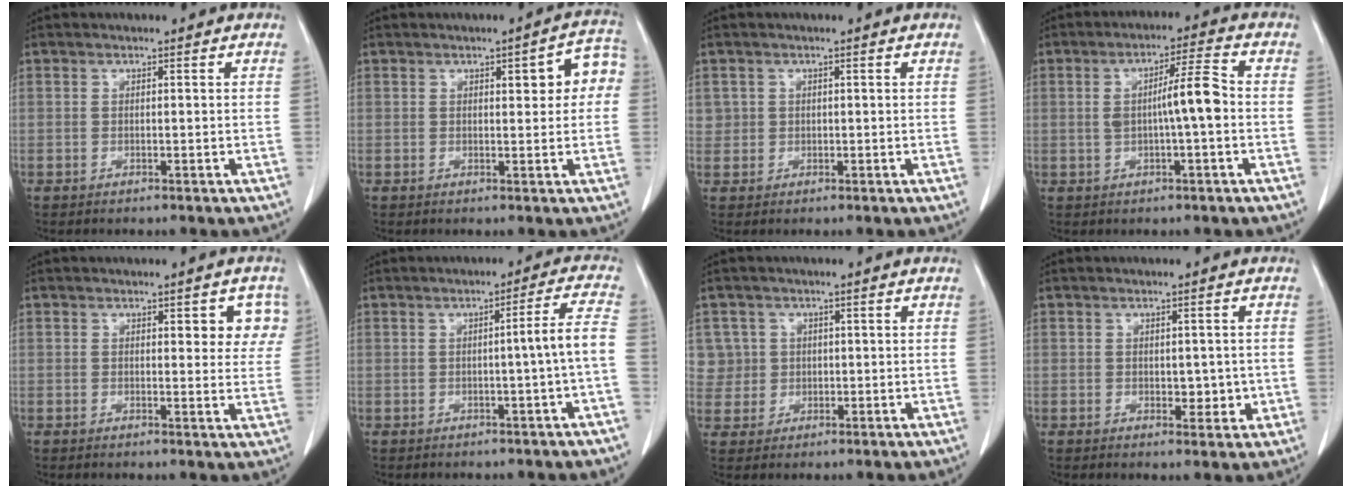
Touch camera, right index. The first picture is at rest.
{"total": 5.8, "force": [1.3, 1.9, 5.4], "torque": [-0.055, 0.021, 0.011]}
{"total": 1.5, "force": [0.3, 1.5, 0.0], "torque": [0.014, 0.005, 0.001]}
{"total": 6.4, "force": [-0.4, 0.4, 6.4], "torque": [-0.108, 0.015, -0.005]}
{"total": 5.1, "force": [2.1, 2.1, 4.2], "torque": [-0.033, 0.004, 0.019]}
{"total": 4.8, "force": [-1.0, -1.1, 4.6], "torque": [-0.060, 0.008, -0.015]}
{"total": 4.5, "force": [1.0, 4.4, -0.4], "torque": [0.024, 0.014, 0.023]}
{"total": 3.0, "force": [-0.4, 1.8, 2.3], "torque": [-0.023, -0.001, 0.001]}